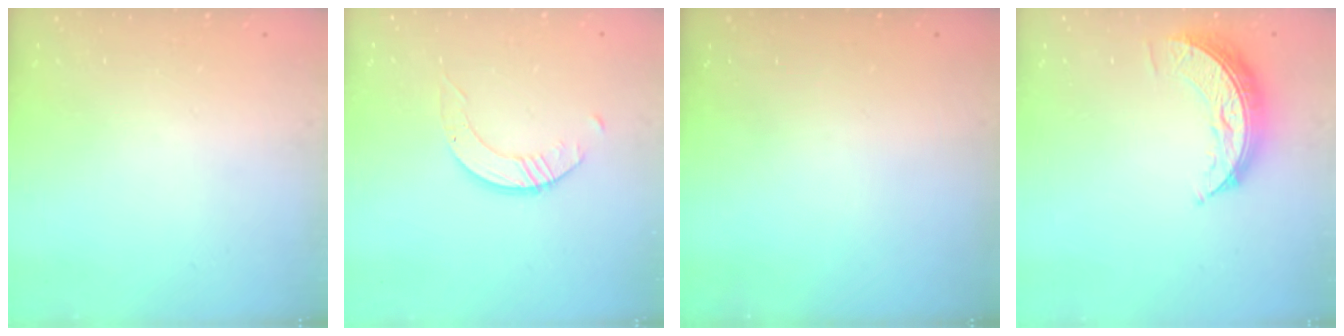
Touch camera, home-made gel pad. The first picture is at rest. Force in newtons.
{"total": 3.0, "press": 3.0, "slide": 0.2}
{"total": 0.0}
{"total": 8.4, "press": 8.4, "slide": 0.2}